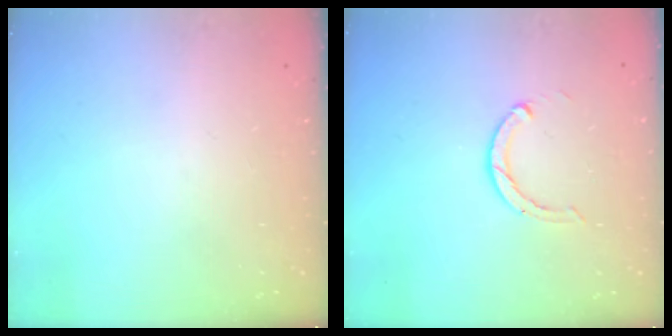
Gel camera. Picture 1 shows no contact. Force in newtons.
{"total": 2.2, "press": 2.2, "slide": 0.3}